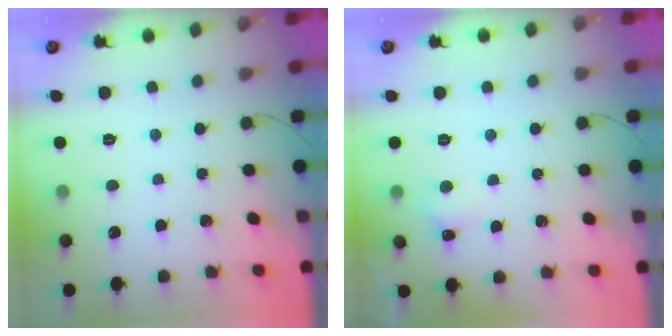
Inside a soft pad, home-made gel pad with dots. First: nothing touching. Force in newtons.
{"total": 4.4, "press": 4.2, "slide": 1.2}